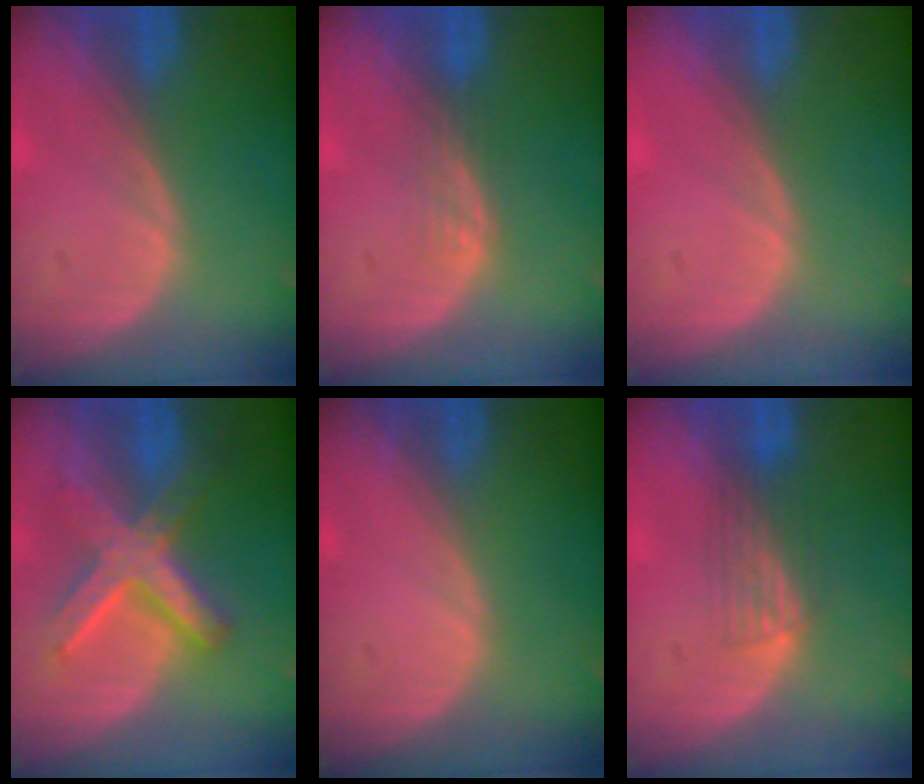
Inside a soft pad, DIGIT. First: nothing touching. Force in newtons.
{"total": 1.9, "press": 1.9, "slide": 0.3}
{"total": 0.6, "press": 0.2, "slide": 0.5}
{"total": 8.7, "press": 8.7, "slide": 0.8}
{"total": 0.0}
{"total": 3.2, "press": 3.0, "slide": 1.2}